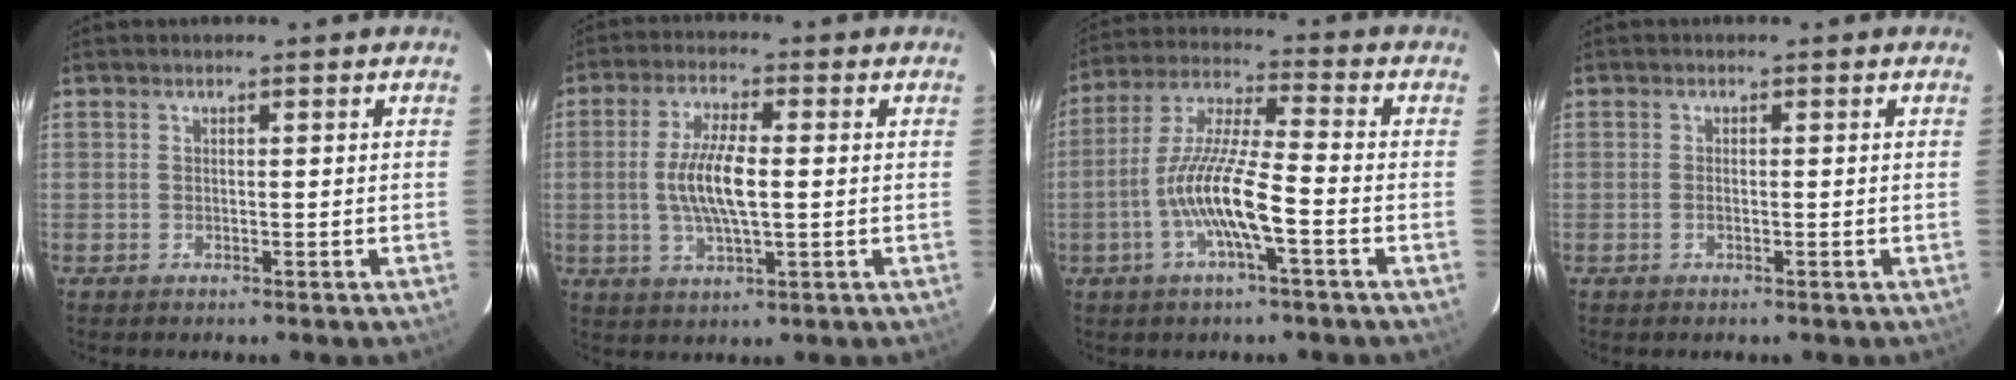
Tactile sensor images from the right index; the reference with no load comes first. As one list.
[{"total": 8.8, "force": [-0.1, 2.3, 8.5], "torque": [-0.169, 0.002, -0.002]}, {"total": 12.2, "force": [-4.1, 1.4, 11.4], "torque": [-0.234, 0.001, -0.084]}, {"total": 0.6, "force": [-0.3, 0.3, 0.5], "torque": [-0.011, 0.002, -0.006]}]